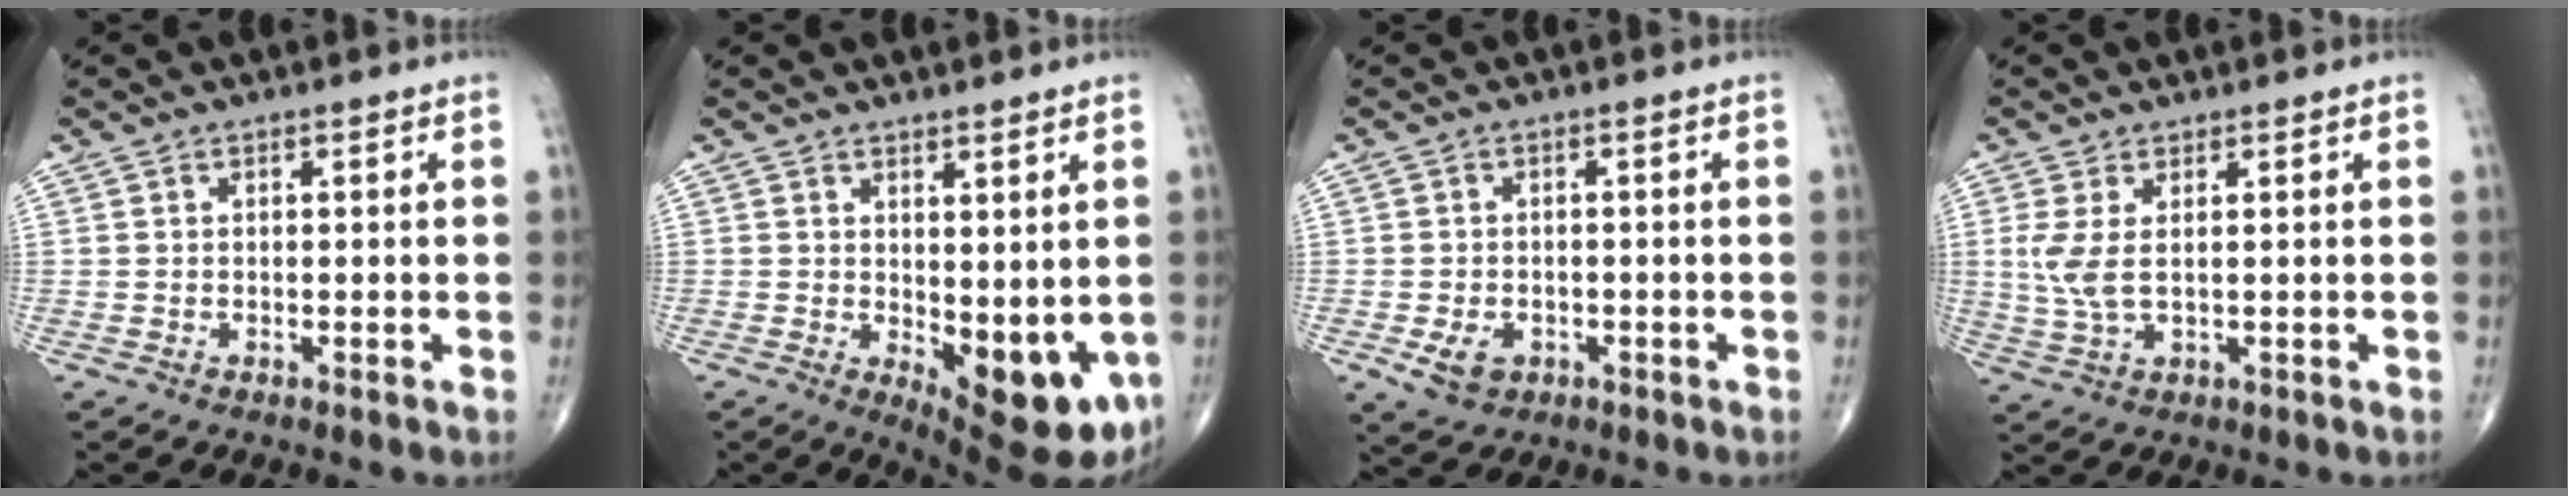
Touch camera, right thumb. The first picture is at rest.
{"total": 11.9, "force": [-1.5, 5.0, 10.7], "torque": [-0.122, -0.027, -0.004]}
{"total": 4.7, "force": [-1.7, 3.5, 2.7], "torque": [-0.043, 0.002, -0.020]}
{"total": 4.8, "force": [0.8, 1.9, 4.3], "torque": [-0.113, -0.011, 0.021]}